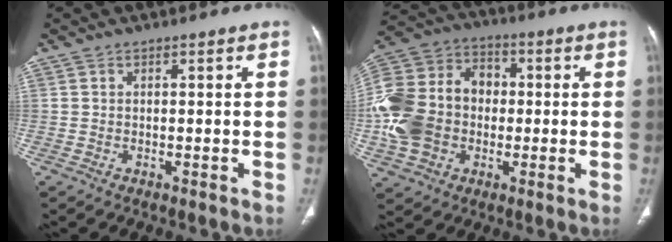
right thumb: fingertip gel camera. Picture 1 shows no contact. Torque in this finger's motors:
{"motor_torque": [2.19, 2.13, 1.41, -0.76, 0.22]}